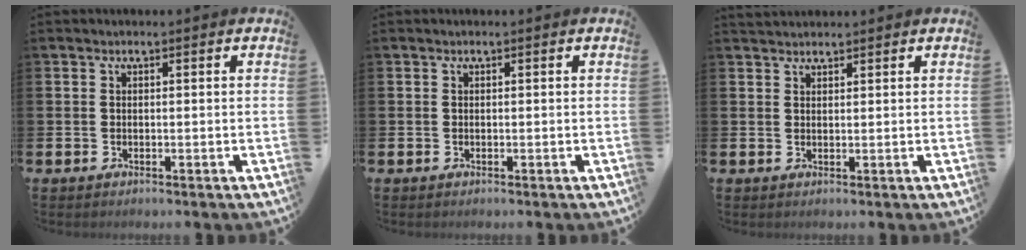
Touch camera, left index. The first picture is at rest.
{"total": 0.0}
{"total": 1.8, "force": [1.7, 0.5, 0.0], "torque": [0.010, -0.004, 0.029]}